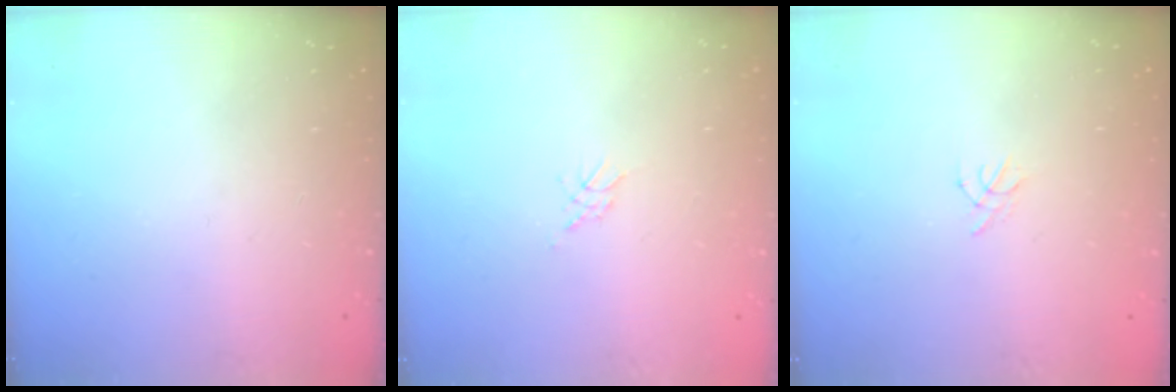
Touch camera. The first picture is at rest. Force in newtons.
{"total": 2.1, "press": 2.1, "slide": 0.5}
{"total": 1.3, "press": 1.2, "slide": 0.4}